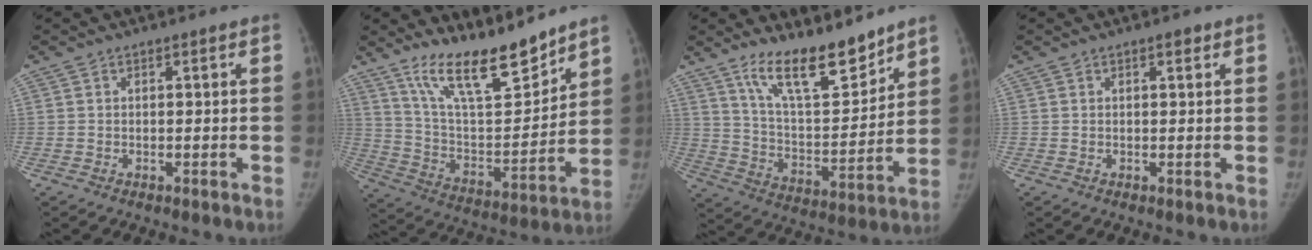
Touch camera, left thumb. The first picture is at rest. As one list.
[{"total": 17.4, "force": [14.1, 4.8, 9.0], "torque": [-0.107, -0.091, 0.255]}, {"total": 15.4, "force": [12.0, 4.8, 8.3], "torque": [-0.098, -0.086, 0.215]}, {"total": 1.0, "force": [0.6, 0.5, 0.7], "torque": [-0.001, 0.001, 0.007]}]